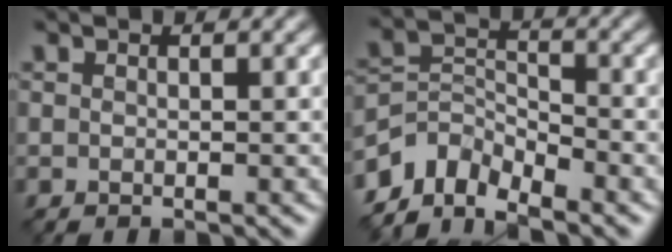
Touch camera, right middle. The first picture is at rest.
{"total": 4.6, "force": [-3.9, 2.1, 1.2], "torque": [-0.019, -0.002, -0.083]}